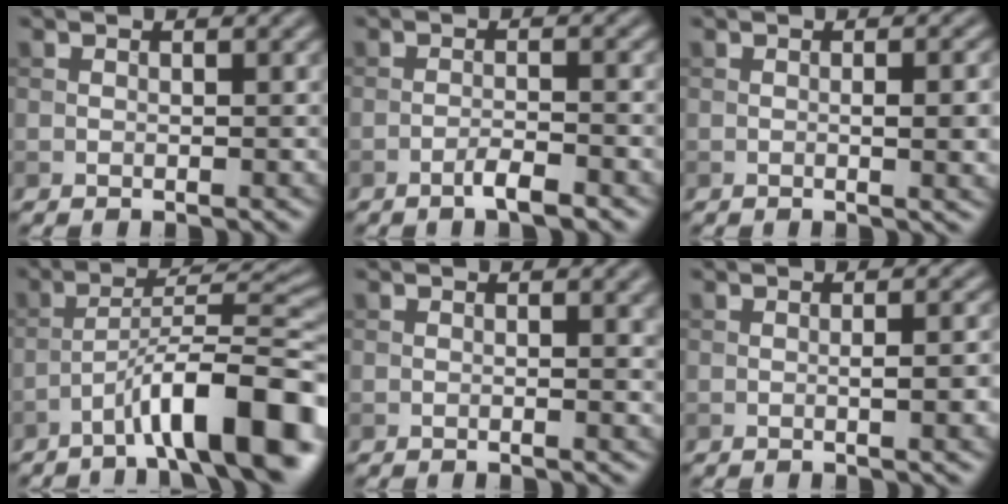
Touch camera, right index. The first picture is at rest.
{"total": 2.2, "force": [-1.5, 0.3, 1.7], "torque": [-0.027, 0.006, -0.031]}
{"total": 3.3, "force": [-0.1, 0.8, 3.2], "torque": [-0.048, -0.004, 0.000]}
{"total": 11.4, "force": [-6.1, 2.3, 9.4], "torque": [-0.139, 0.024, -0.094]}
{"total": 2.2, "force": [0.3, 0.6, 2.1], "torque": [-0.021, 0.001, 0.000]}
{"total": 3.0, "force": [-0.3, 0.7, 2.9], "torque": [-0.040, 0.000, -0.003]}